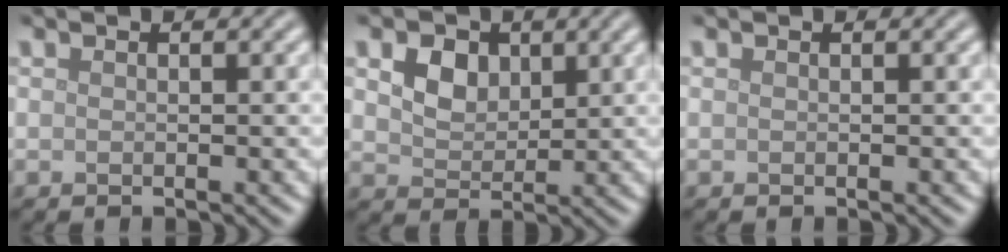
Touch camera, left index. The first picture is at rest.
{"total": 3.2, "force": [1.4, 2.3, 1.7], "torque": [-0.039, -0.001, 0.020]}
{"total": 0.0}